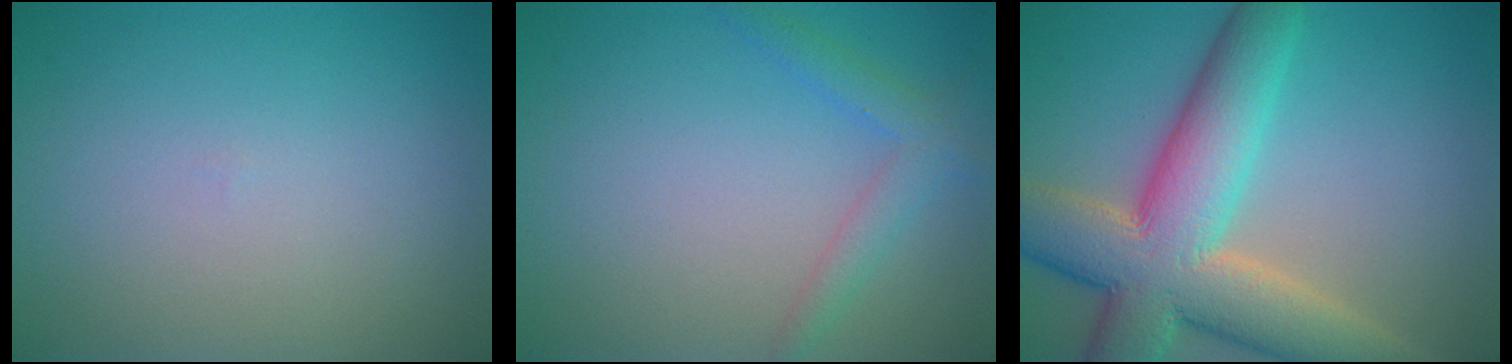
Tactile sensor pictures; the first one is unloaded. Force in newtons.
{"total": 2.3, "press": 2.3, "slide": 0.2}
{"total": 11.5, "press": 11.4, "slide": 0.9}